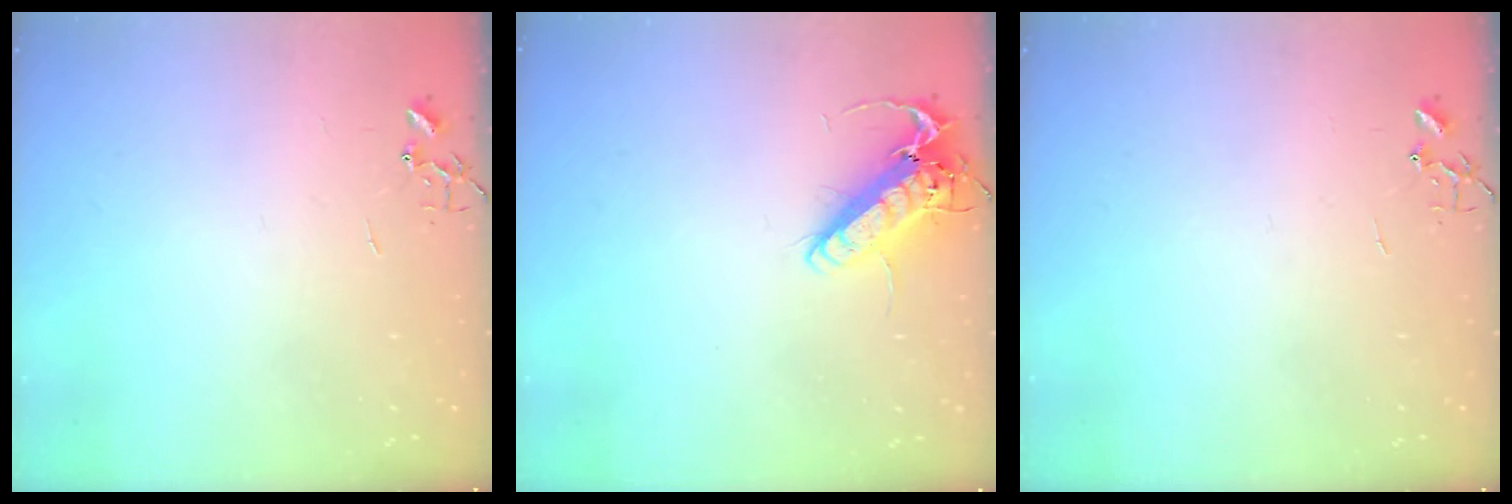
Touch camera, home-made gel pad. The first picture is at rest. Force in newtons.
{"total": 13.5, "press": 13.2, "slide": 2.7}
{"total": 0.0}